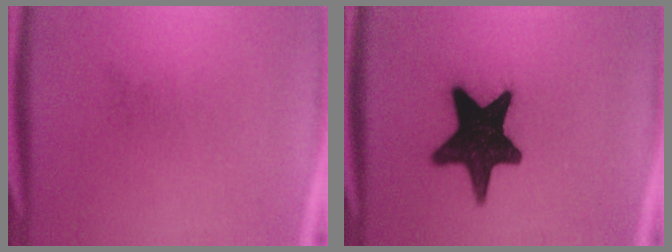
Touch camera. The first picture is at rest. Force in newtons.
{"total": 16.6}